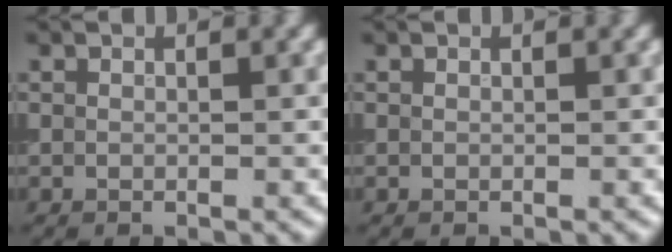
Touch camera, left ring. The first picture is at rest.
{"total": 0.0}